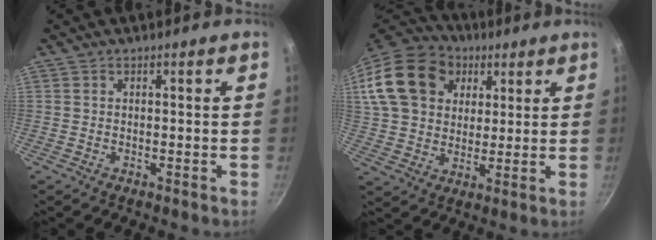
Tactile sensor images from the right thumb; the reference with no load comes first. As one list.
[{"total": 21.0, "force": [7.0, 16.0, 11.7], "torque": [-0.214, 0.016, 0.119]}]